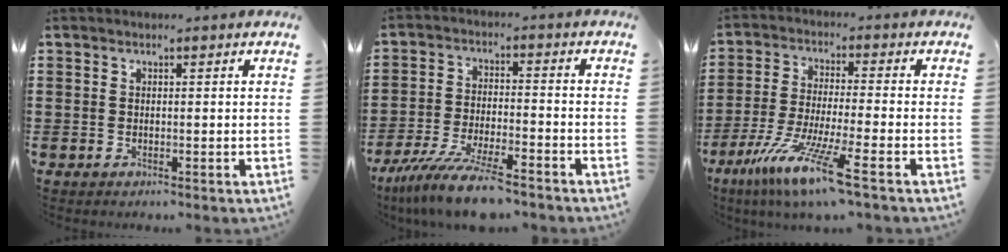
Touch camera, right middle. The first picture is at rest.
{"total": 10.1, "force": [-8.3, 0.9, 5.7], "torque": [-0.118, 0.000, -0.159]}
{"total": 9.9, "force": [-6.9, -0.3, 7.1], "torque": [-0.156, -0.020, -0.137]}